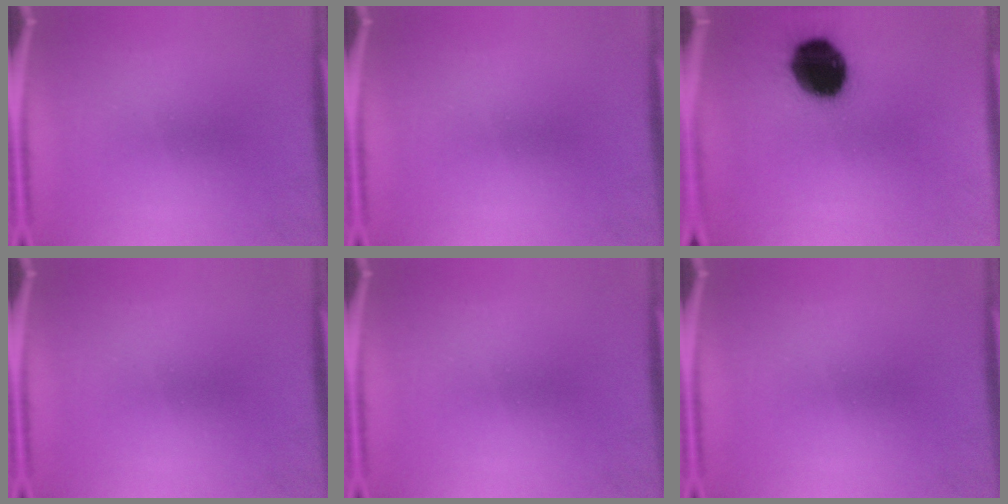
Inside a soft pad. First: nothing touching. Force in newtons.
{"total": 0.0}
{"total": 18.4}
{"total": 0.0}
{"total": 0.0}
{"total": 0.0}